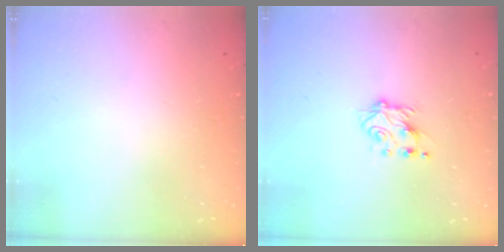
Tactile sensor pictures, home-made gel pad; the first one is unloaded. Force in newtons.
{"total": 5.6, "press": 5.6, "slide": 0.8}